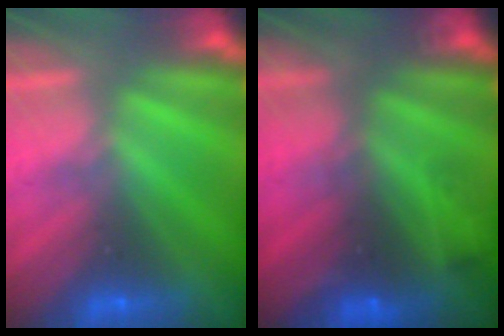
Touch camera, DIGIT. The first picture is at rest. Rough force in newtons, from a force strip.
{"total": 7.7}